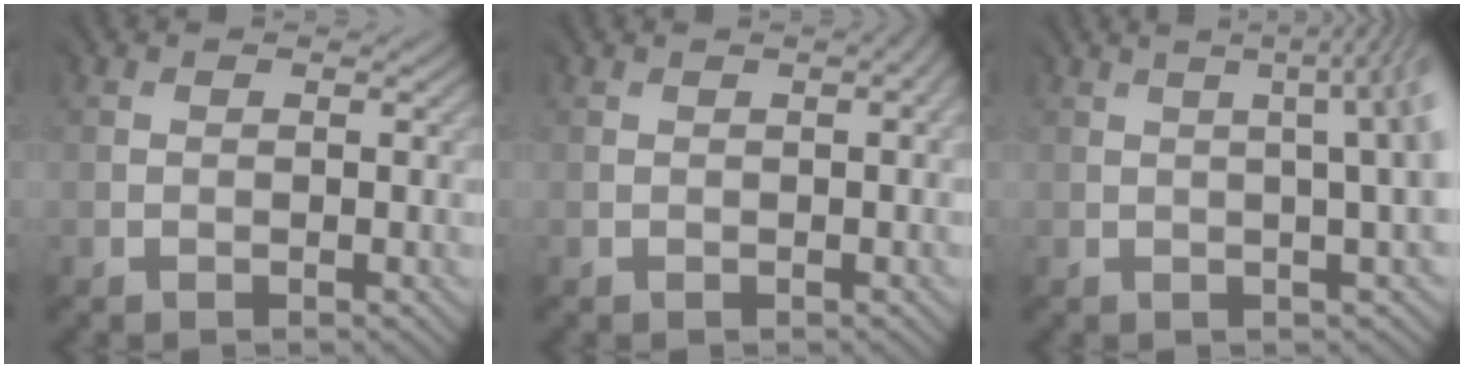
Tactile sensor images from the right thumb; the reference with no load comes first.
{"total": 0.8, "force": [0.0, -0.2, 0.8], "torque": [-0.009, 0.003, 0.003]}
{"total": 7.8, "force": [0.7, 2.0, 7.5], "torque": [-0.048, 0.040, -0.004]}